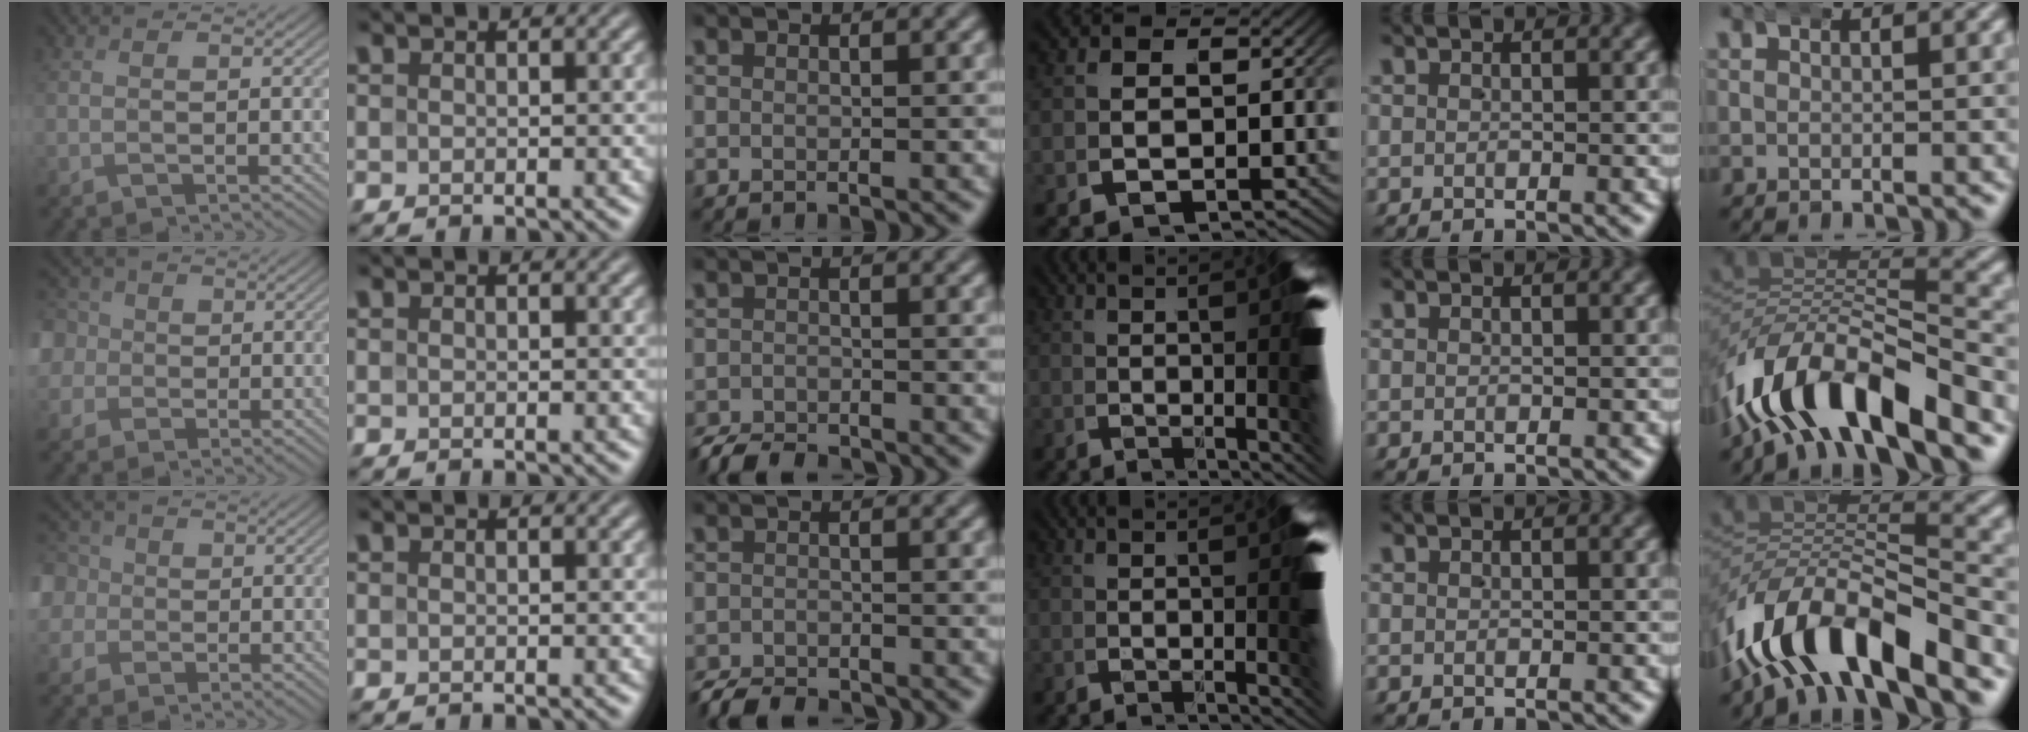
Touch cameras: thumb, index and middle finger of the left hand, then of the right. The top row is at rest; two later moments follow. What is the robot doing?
{"motion": "wrap", "object": "arm wrap"}